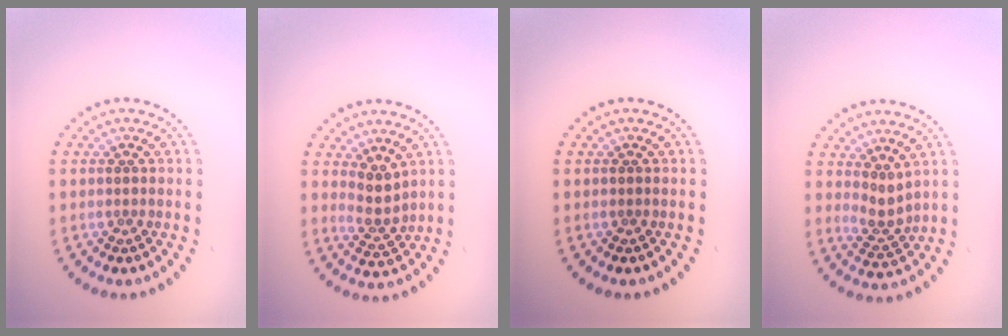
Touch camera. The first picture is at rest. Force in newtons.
{"total": 2.3, "press": 1.7, "slide": 1.5}
{"total": 0.0}
{"total": 2.2, "press": 1.6, "slide": 1.5}